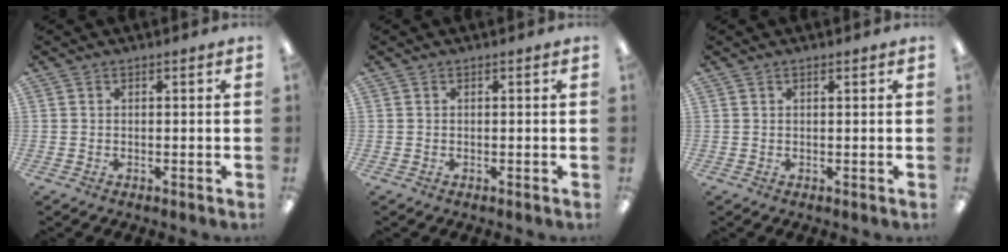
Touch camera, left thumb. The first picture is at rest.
{"total": 0.0}
{"total": 0.7, "force": [0.5, 0.2, 0.4], "torque": [-0.008, 0.001, 0.009]}